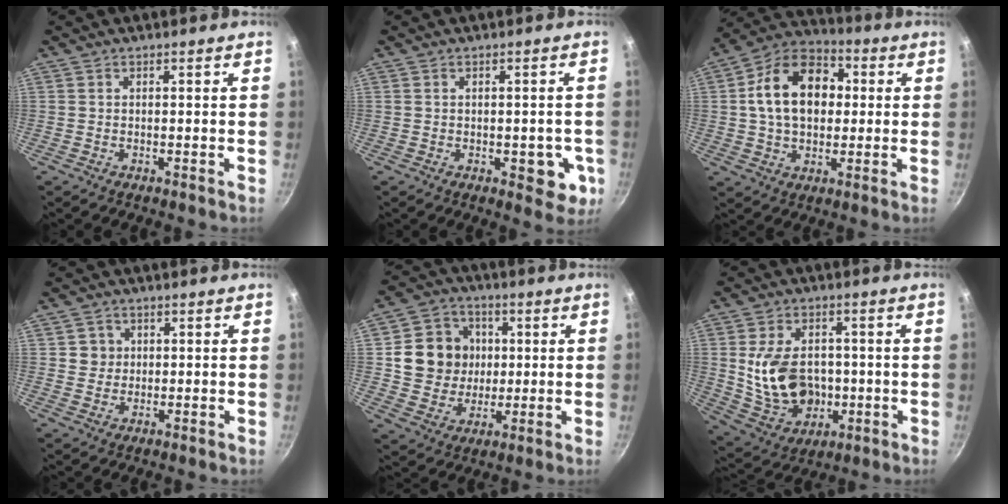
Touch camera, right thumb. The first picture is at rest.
{"total": 6.0, "force": [-1.4, 3.2, 4.8], "torque": [-0.031, 0.001, -0.014]}
{"total": 16.5, "force": [2.0, 11.6, 11.5], "torque": [-0.159, 0.027, 0.018]}
{"total": 3.2, "force": [0.6, 3.1, 0.6], "torque": [0.013, 0.006, 0.006]}
{"total": 12.7, "force": [1.8, 11.5, 5.0], "torque": [-0.055, 0.008, 0.030]}
{"total": 15.3, "force": [-0.3, 11.2, 10.4], "torque": [-0.156, 0.004, 0.012]}